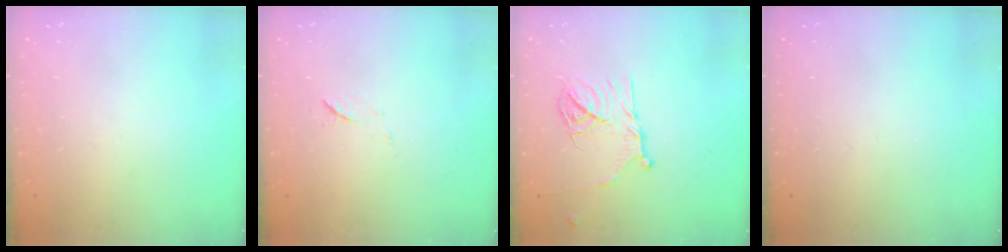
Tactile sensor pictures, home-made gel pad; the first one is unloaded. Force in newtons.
{"total": 5.2, "press": 5.1, "slide": 0.7}
{"total": 13.2, "press": 13.2, "slide": 0.8}
{"total": 0.0}